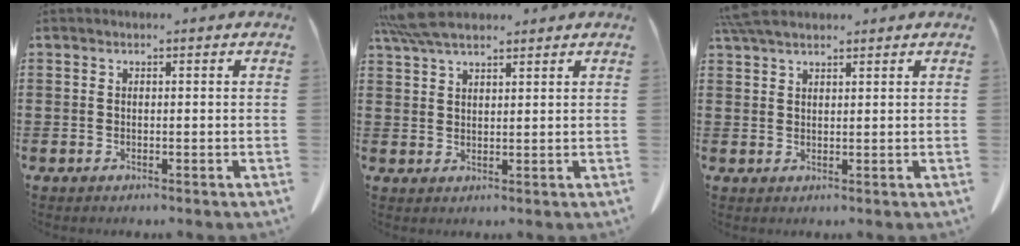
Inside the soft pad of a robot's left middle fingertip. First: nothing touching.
{"total": 6.1, "force": [4.9, 1.5, 3.3], "torque": [-0.076, -0.003, 0.094]}
{"total": 3.8, "force": [3.2, 1.0, 1.9], "torque": [-0.047, -0.001, 0.063]}